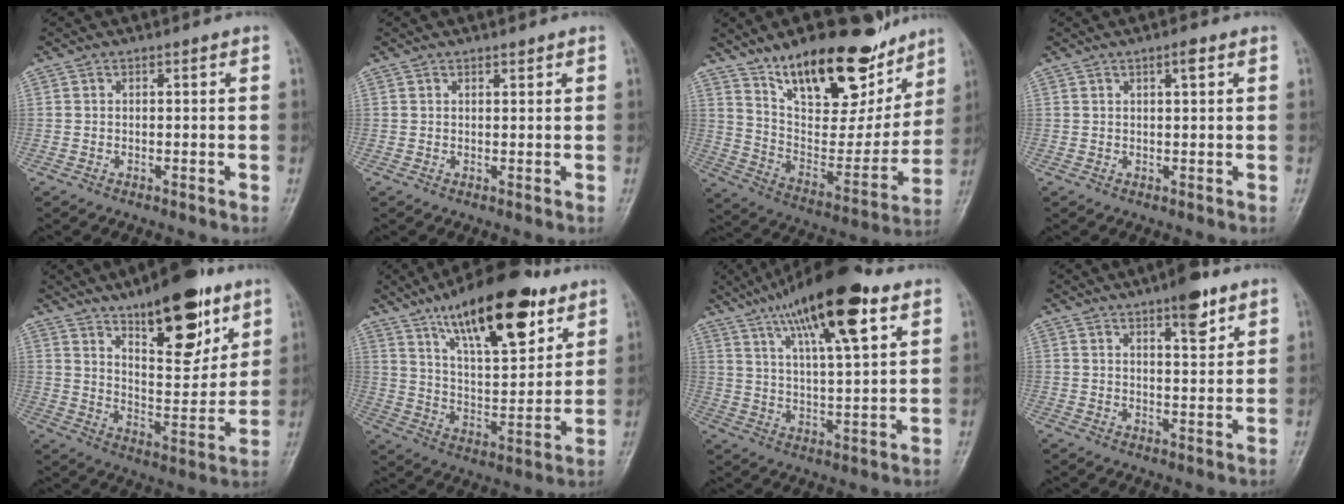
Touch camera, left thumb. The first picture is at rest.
{"total": 0.9, "force": [0.8, 0.3, 0.3], "torque": [-0.003, -0.005, 0.012]}
{"total": 25.7, "force": [17.2, 11.1, 15.4], "torque": [-0.188, -0.074, 0.279]}
{"total": 1.9, "force": [1.0, 0.5, 1.6], "torque": [-0.023, -0.002, 0.015]}
{"total": 16.1, "force": [9.9, 5.4, 11.4], "torque": [-0.140, -0.064, 0.165]}
{"total": 21.5, "force": [12.8, 7.9, 15.4], "torque": [-0.213, -0.054, 0.217]}
{"total": 19.5, "force": [11.0, 5.2, 15.3], "torque": [-0.244, -0.023, 0.185]}
{"total": 7.0, "force": [4.4, 2.1, 5.0], "torque": [-0.059, -0.024, 0.062]}